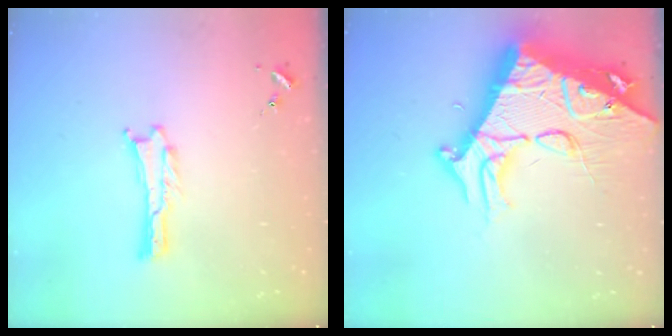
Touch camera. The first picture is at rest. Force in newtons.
{"total": 15.8, "press": 15.7, "slide": 1.8}